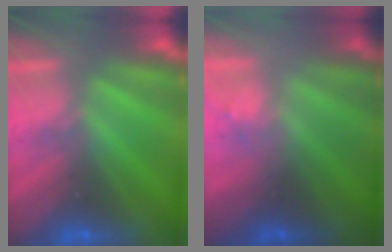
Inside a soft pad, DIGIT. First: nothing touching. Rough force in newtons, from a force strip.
{"total": 7.2}